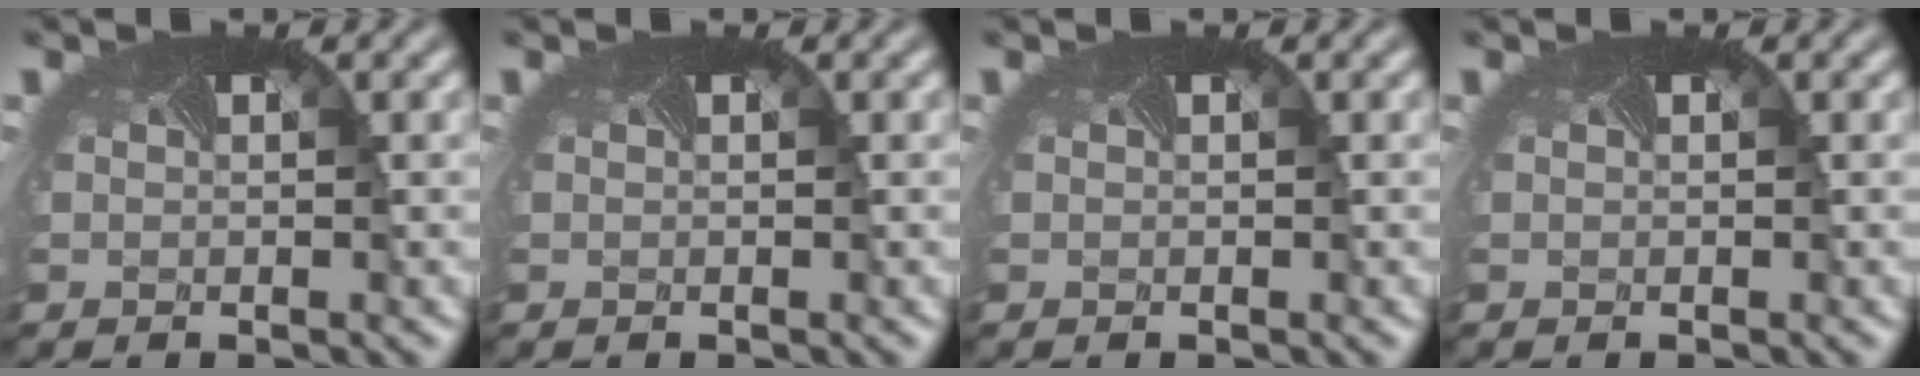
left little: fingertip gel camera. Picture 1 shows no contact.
{"total": 0.0}
{"total": 0.0}
{"total": 0.0}